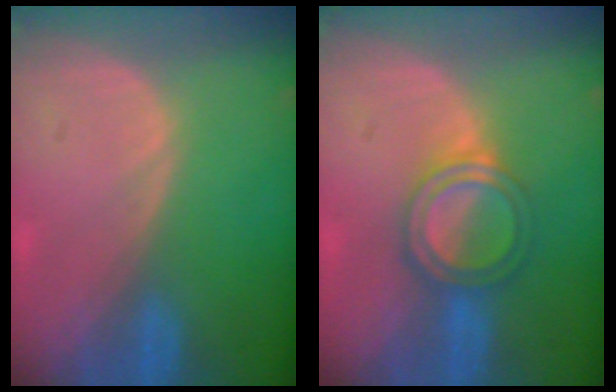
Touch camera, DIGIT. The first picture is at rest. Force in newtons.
{"total": 5.3, "press": 5.2, "slide": 1.3}